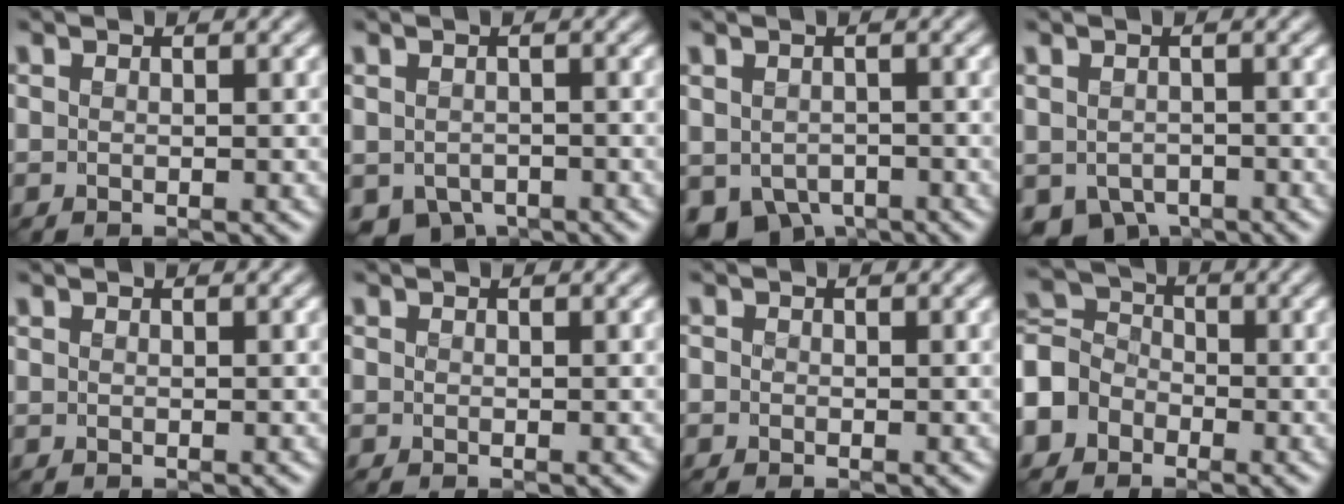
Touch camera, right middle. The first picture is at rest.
{"total": 3.3, "force": [-2.0, 2.2, 1.5], "torque": [-0.028, -0.013, -0.033]}
{"total": 4.5, "force": [-2.4, 3.2, 2.2], "torque": [-0.042, -0.021, -0.035]}
{"total": 3.9, "force": [-2.3, 2.6, 1.8], "torque": [-0.032, -0.017, -0.037]}
{"total": 0.0}
{"total": 0.0}
{"total": 0.6, "force": [-0.4, 0.4, 0.0], "torque": [0.003, -0.003, -0.012]}
{"total": 6.2, "force": [-2.8, 4.9, 2.5], "torque": [-0.059, 0.005, -0.070]}